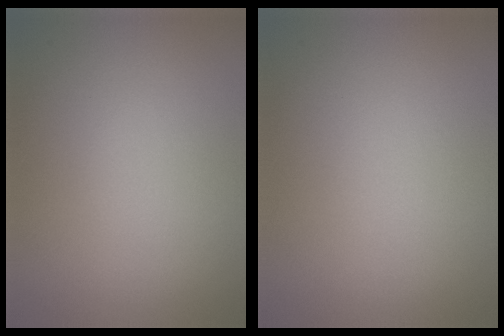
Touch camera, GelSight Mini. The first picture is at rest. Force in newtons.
{"total": 0.0}